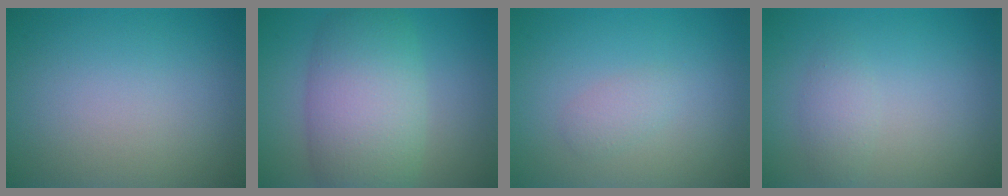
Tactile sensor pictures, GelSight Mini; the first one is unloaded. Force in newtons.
{"total": 8.4, "press": 8.4, "slide": 0.4}
{"total": 1.2, "press": 1.2, "slide": 0.0}
{"total": 1.5, "press": 1.5, "slide": 0.1}